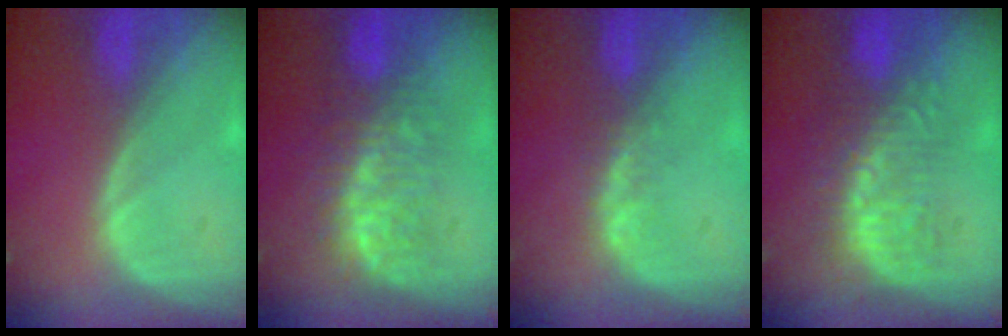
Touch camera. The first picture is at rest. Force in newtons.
{"total": 7.6, "press": 7.4, "slide": 1.3}
{"total": 2.5, "press": 1.9, "slide": 1.5}
{"total": 8.7, "press": 8.3, "slide": 2.5}